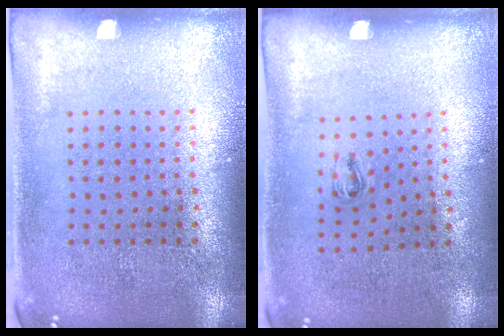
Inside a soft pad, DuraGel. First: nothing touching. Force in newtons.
{"total": 0.6, "press": 0.2, "slide": 0.5}